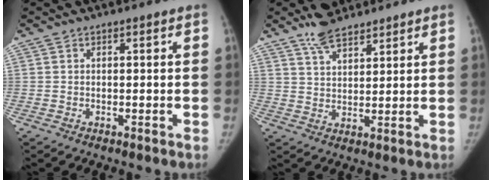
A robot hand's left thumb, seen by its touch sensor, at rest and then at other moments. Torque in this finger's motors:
{"motor_torque": [0.14, -0.54, 0.88, -0.84, 0.02]}